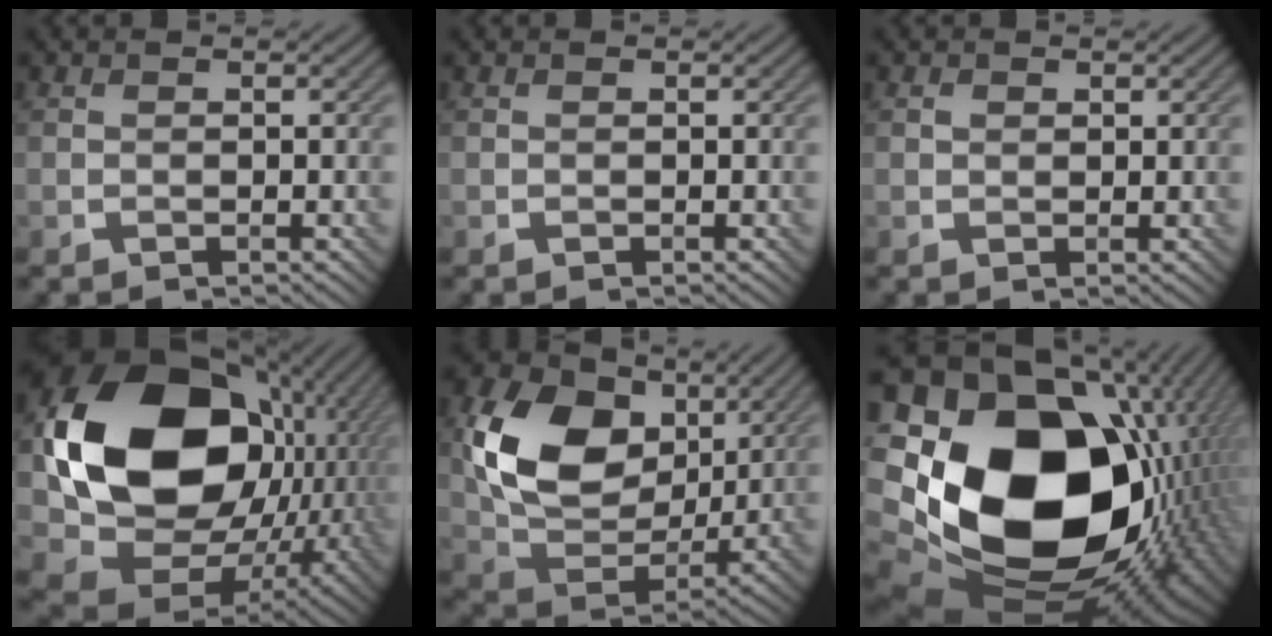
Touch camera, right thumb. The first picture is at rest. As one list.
[{"total": 0.0}, {"total": 0.9, "force": [0.4, 0.7, 0.4], "torque": [-0.006, -0.004, 0.007]}, {"total": 20.6, "force": [2.4, 16.2, 12.4], "torque": [-0.293, -0.029, 0.064]}, {"total": 14.1, "force": [4.0, 10.1, 9.0], "torque": [-0.183, 0.003, 0.075]}, {"total": 25.0, "force": [-0.8, 18.5, 16.8], "torque": [-0.349, -0.065, 0.027]}]